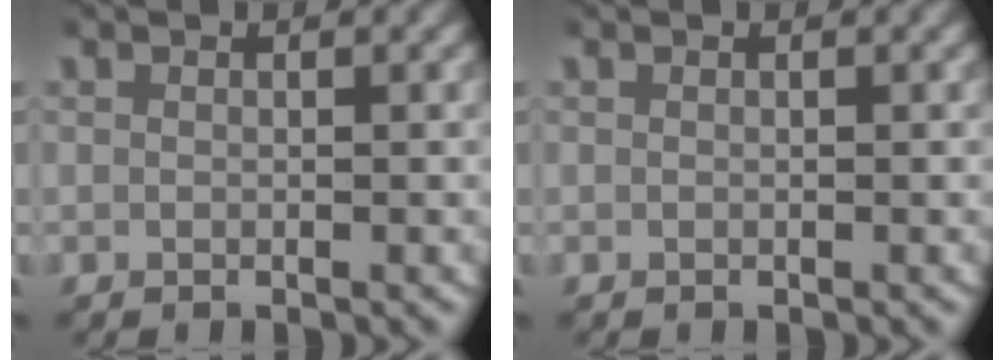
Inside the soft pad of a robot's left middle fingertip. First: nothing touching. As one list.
[{"total": 0.0}]